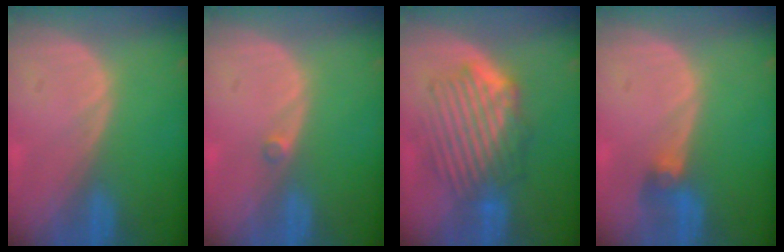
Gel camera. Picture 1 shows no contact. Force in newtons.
{"total": 1.0, "press": 0.8, "slide": 0.5}
{"total": 9.1, "press": 8.3, "slide": 3.7}
{"total": 2.9, "press": 2.6, "slide": 1.2}